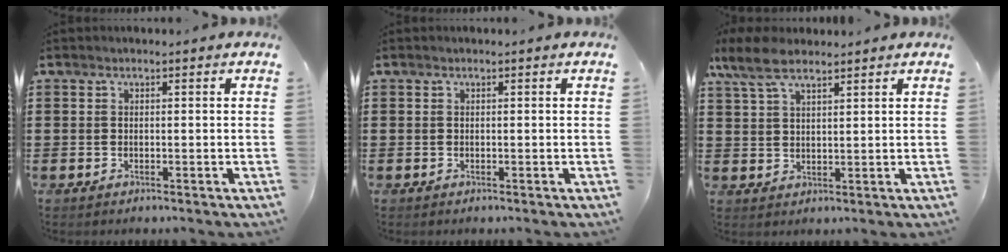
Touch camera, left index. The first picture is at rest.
{"total": 0.0}
{"total": 6.6, "force": [4.8, 2.2, 3.8], "torque": [-0.094, -0.003, 0.089]}